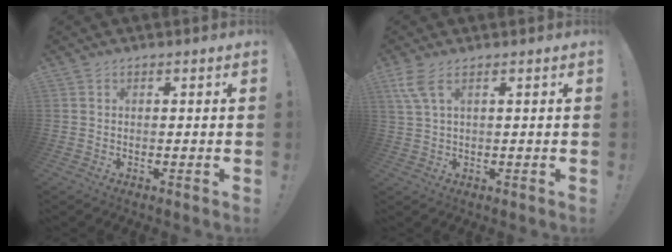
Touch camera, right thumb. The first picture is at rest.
{"total": 5.1, "force": [2.7, 1.3, 4.1], "torque": [-0.087, -0.002, 0.051]}